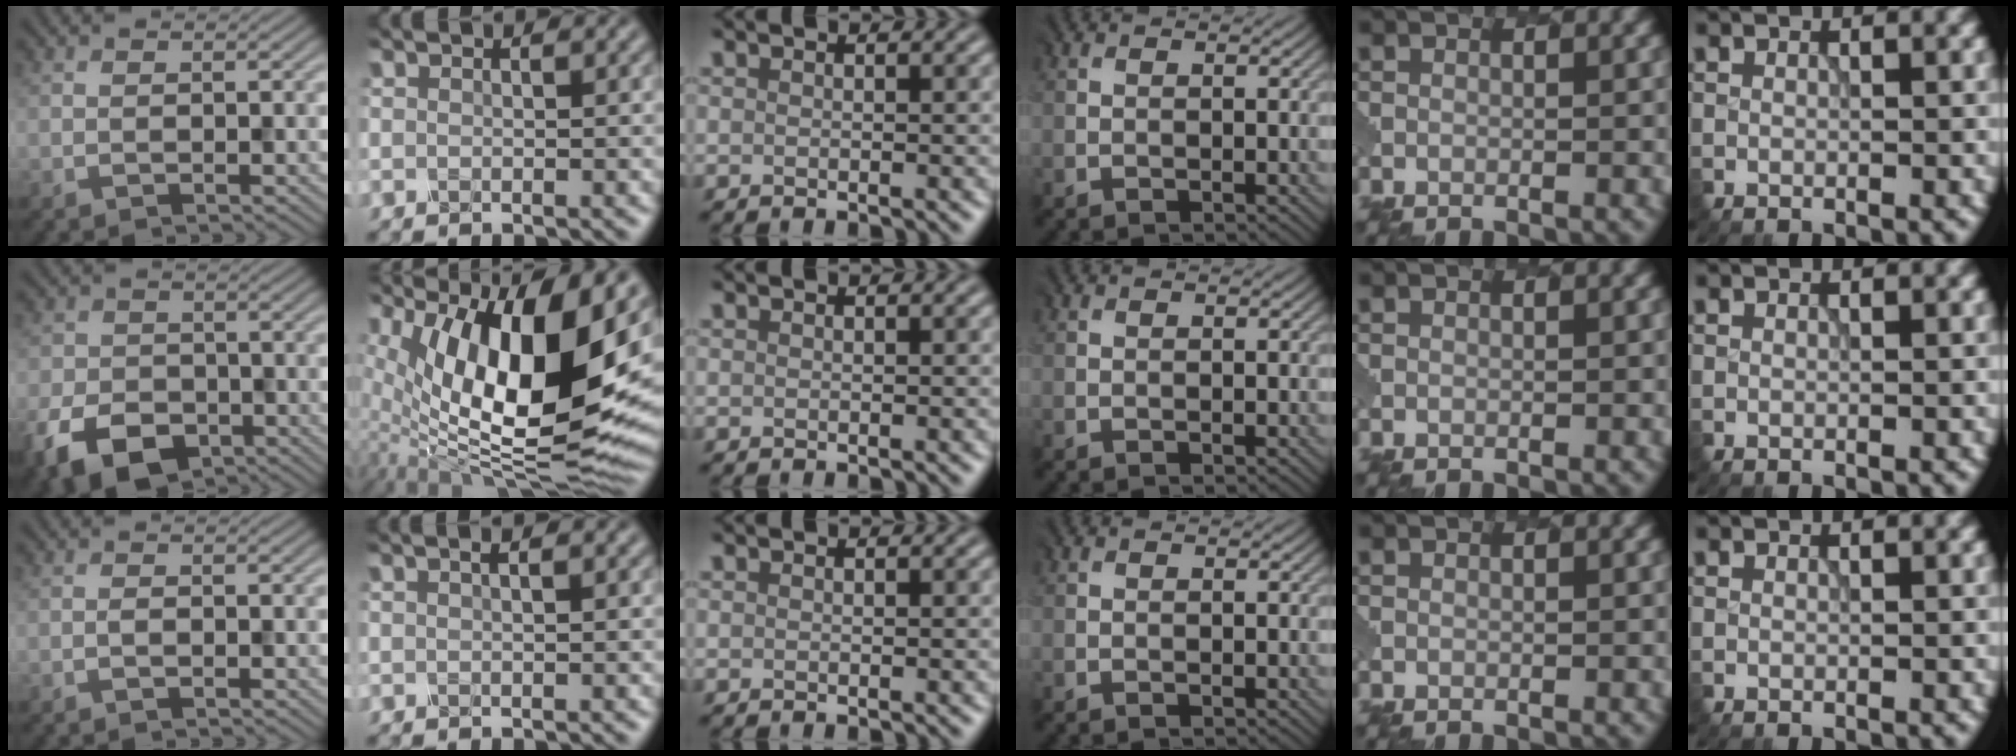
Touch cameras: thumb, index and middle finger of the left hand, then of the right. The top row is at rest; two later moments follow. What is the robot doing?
{"motion": "dispense", "object": "pipette"}